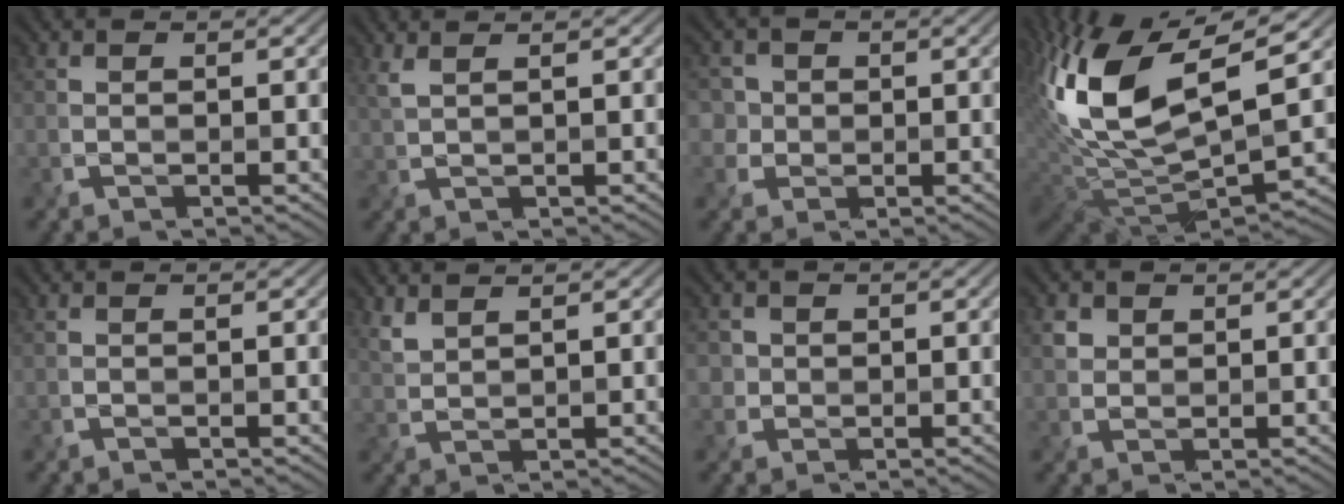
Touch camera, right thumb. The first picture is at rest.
{"total": 2.1, "force": [1.4, 0.6, 1.5], "torque": [-0.030, 0.005, 0.025]}
{"total": 3.5, "force": [0.7, 3.4, 0.5], "torque": [-0.030, -0.002, 0.011]}
{"total": 17.7, "force": [6.0, 7.7, 14.8], "torque": [-0.331, 0.016, 0.108]}
{"total": 0.0}
{"total": 2.3, "force": [2.0, 0.6, 1.0], "torque": [-0.025, 0.002, 0.047]}
{"total": 1.8, "force": [0.3, 1.8, -0.1], "torque": [-0.006, -0.004, 0.007]}
{"total": 1.7, "force": [1.1, 1.4, 0.2], "torque": [-0.013, -0.001, 0.026]}